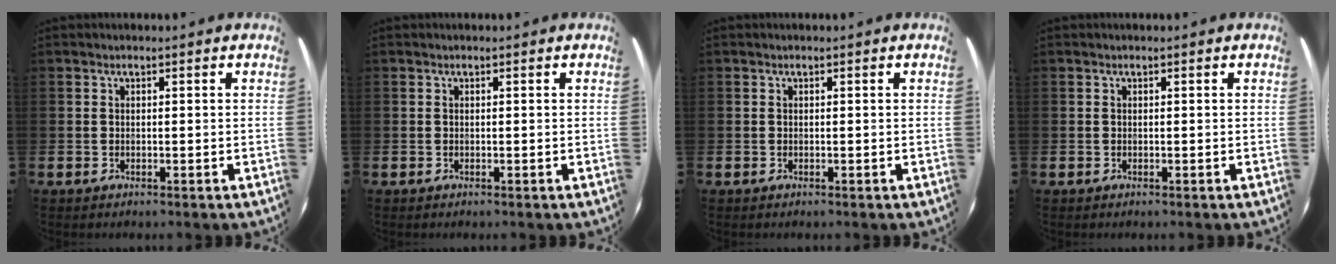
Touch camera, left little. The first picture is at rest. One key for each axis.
{"total": 0.0}
{"total": 0.0}
{"total": 0.0}